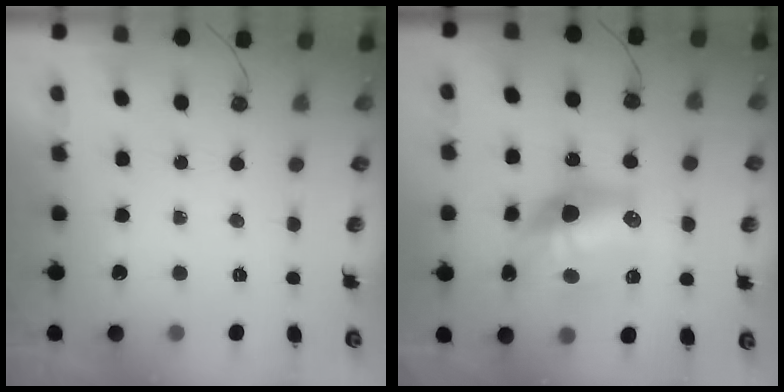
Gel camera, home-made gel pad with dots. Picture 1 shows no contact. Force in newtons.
{"total": 17.2, "press": 17.1, "slide": 1.5}